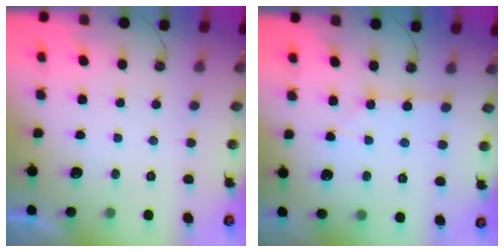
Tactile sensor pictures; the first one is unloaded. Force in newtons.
{"total": 1.8, "press": 1.8, "slide": 0.3}